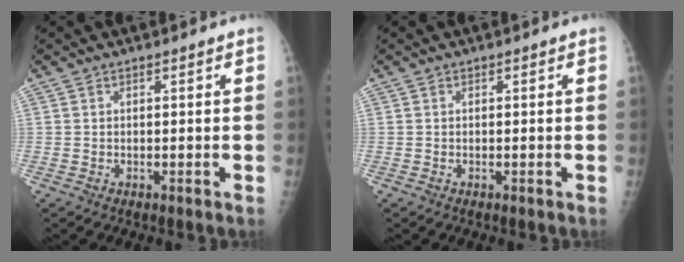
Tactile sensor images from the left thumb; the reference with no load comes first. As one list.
[{"total": 0.0}]